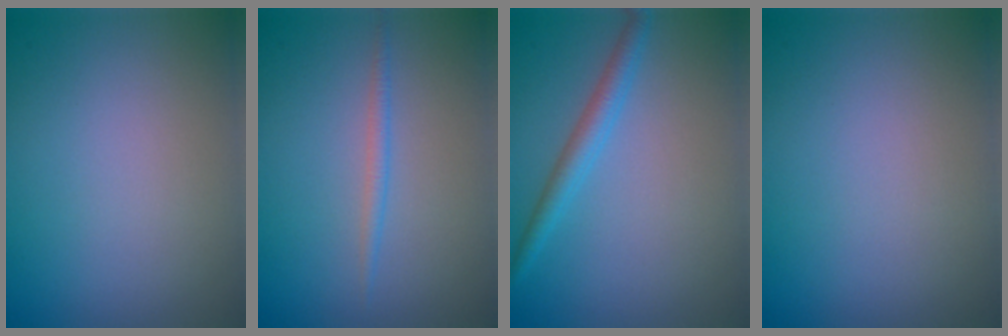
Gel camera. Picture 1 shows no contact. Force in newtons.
{"total": 1.1, "press": 1.1, "slide": 0.1}
{"total": 2.3, "press": 2.3, "slide": 0.1}
{"total": 0.0}